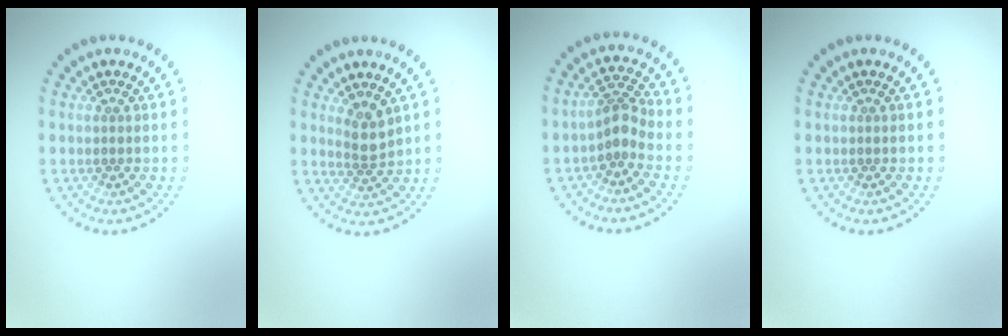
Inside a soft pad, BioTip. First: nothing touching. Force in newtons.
{"total": 2.1, "press": 1.7, "slide": 1.2}
{"total": 2.4, "press": 1.9, "slide": 1.6}
{"total": 0.0}